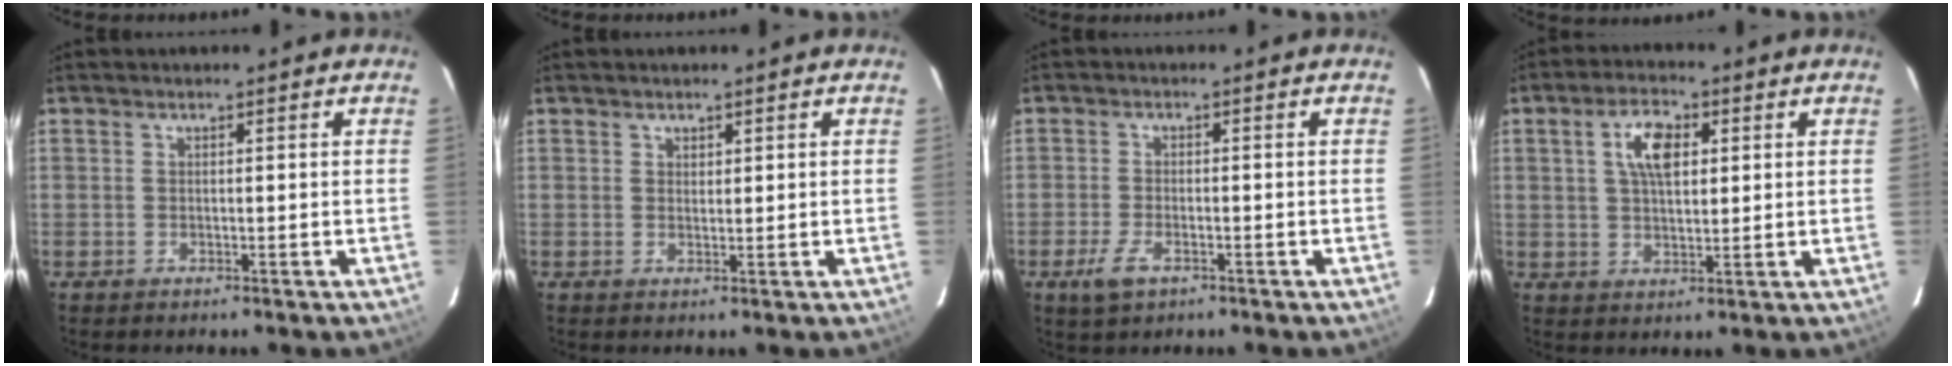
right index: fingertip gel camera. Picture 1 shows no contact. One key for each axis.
{"total": 1.1, "fx": 0.7, "fy": 0.8, "fz": 0.2, "tx": 0.000, "ty": 0.003, "tz": 0.012}
{"total": 4.4, "fx": -2.4, "fy": 2.0, "fz": 3.1, "tx": -0.077, "ty": -0.007, "tz": -0.044}
{"total": 6.8, "fx": 2.1, "fy": 3.4, "fz": 5.6, "tx": -0.101, "ty": 0.014, "tz": 0.039}